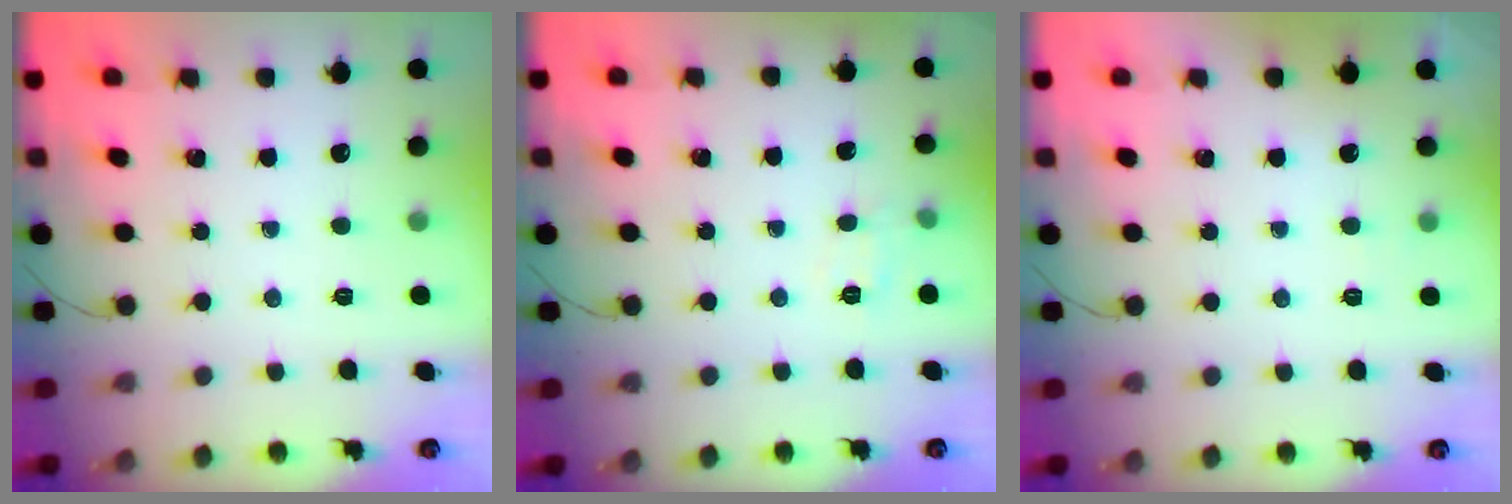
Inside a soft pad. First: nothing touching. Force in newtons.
{"total": 6.6, "press": 6.4, "slide": 1.7}
{"total": 1.8, "press": 1.3, "slide": 1.1}